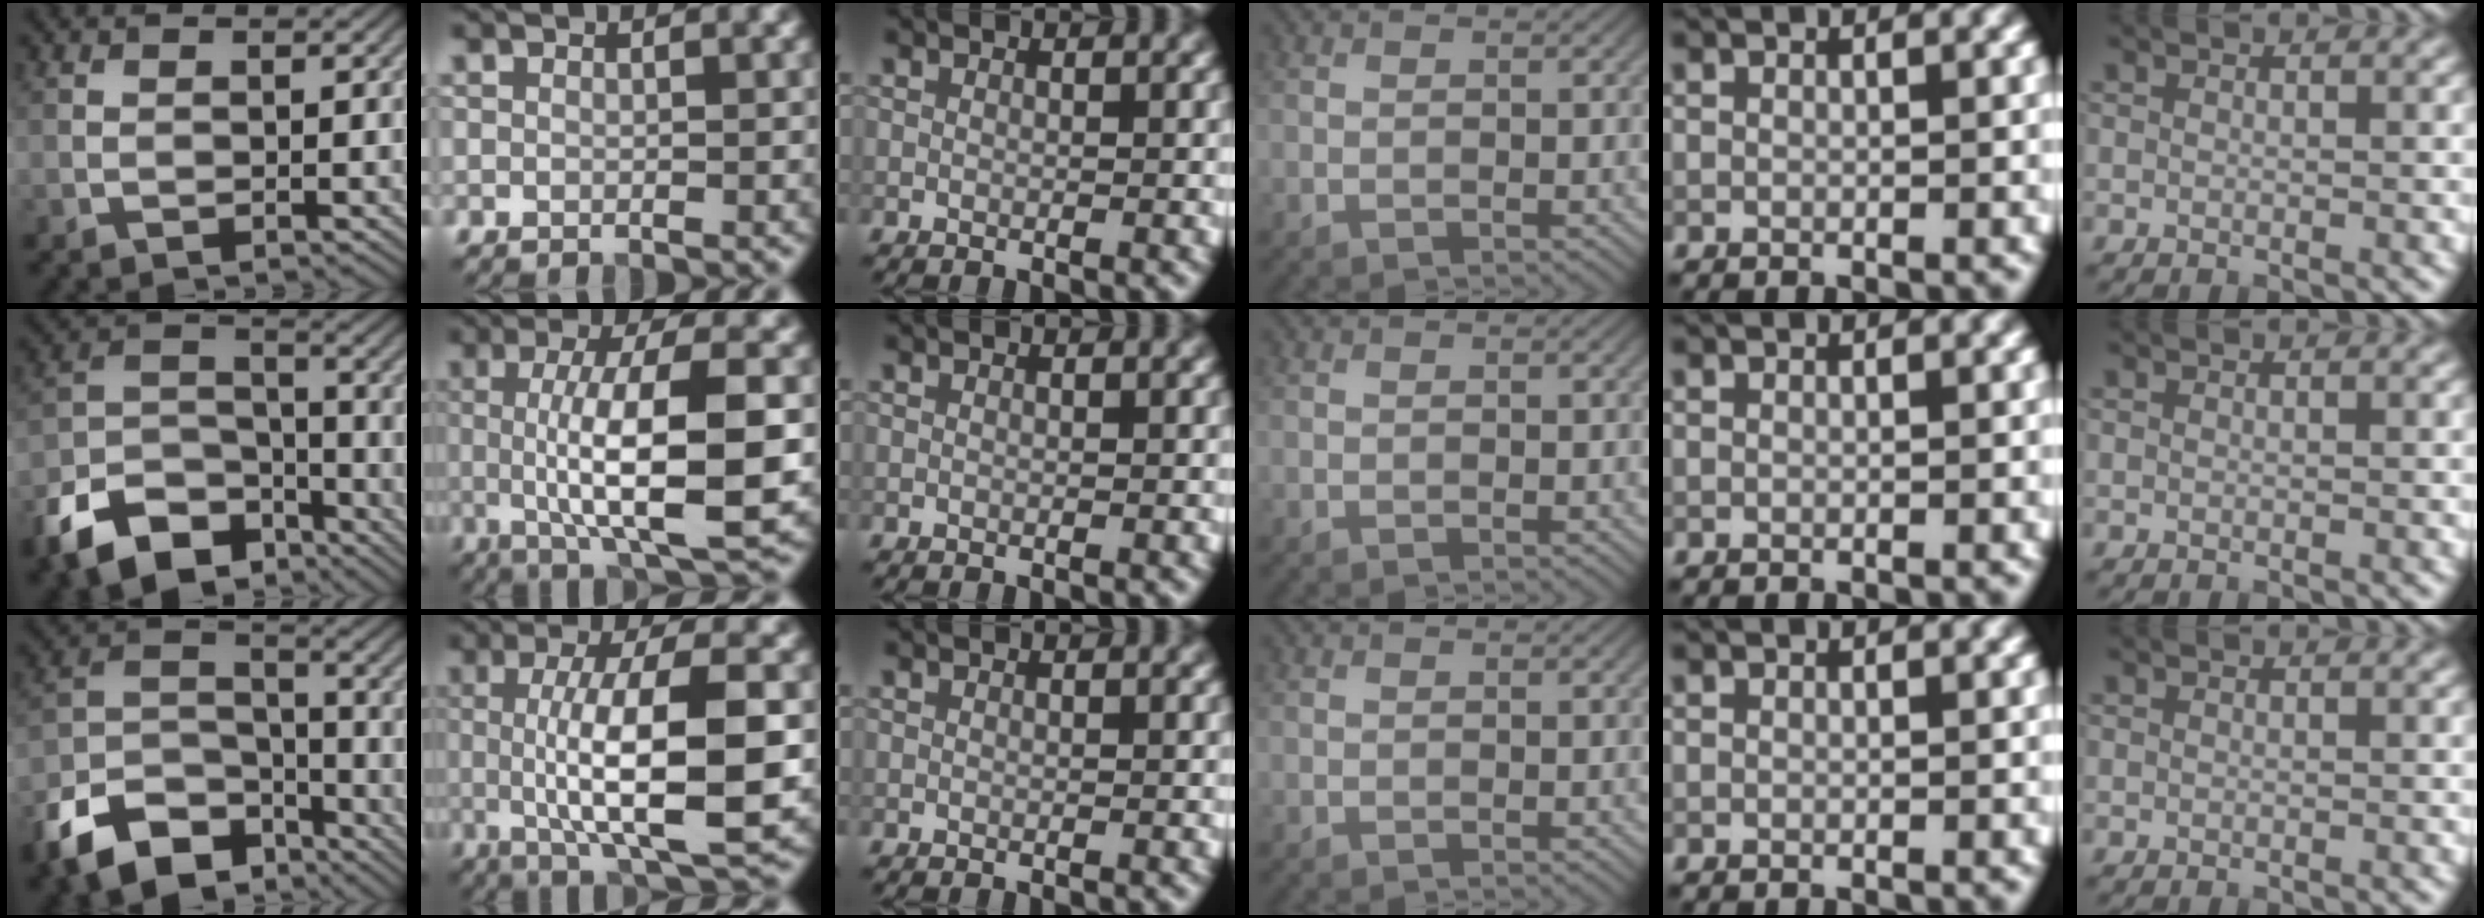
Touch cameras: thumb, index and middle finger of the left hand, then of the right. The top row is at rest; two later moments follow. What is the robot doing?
{"motion": "lift_and_place", "object": "coin"}